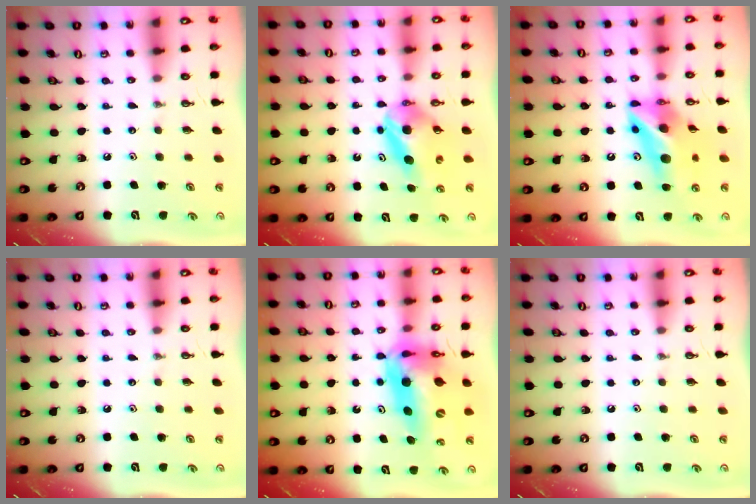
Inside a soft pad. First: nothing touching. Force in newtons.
{"total": 7.7, "press": 7.6, "slide": 0.6}
{"total": 14.5, "press": 14.4, "slide": 1.5}
{"total": 0.0}
{"total": 17.9, "press": 17.4, "slide": 4.4}
{"total": 0.0}